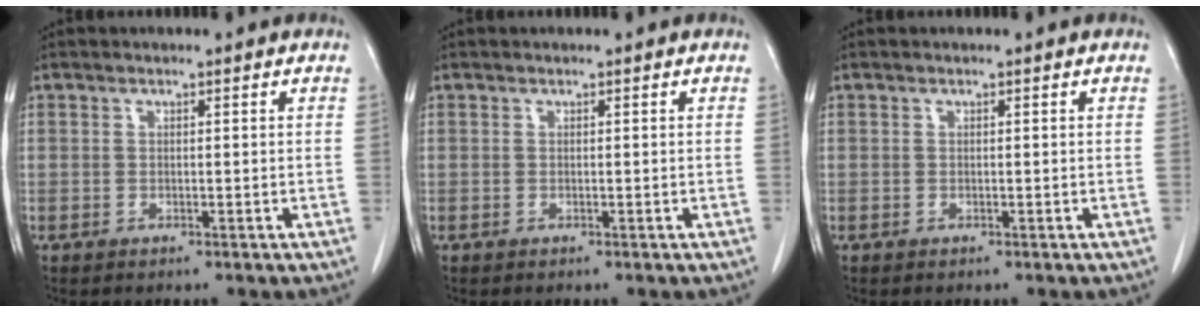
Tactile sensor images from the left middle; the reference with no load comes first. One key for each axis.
{"total": 0.0}
{"total": 0.0}